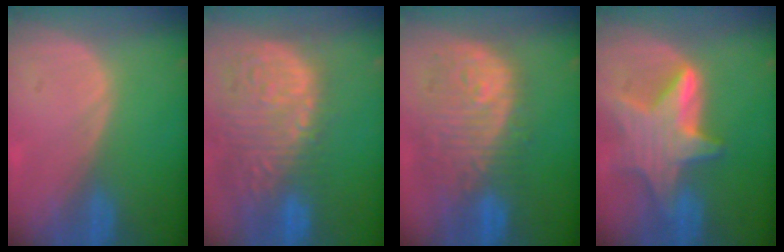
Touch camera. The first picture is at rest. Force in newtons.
{"total": 15.4, "press": 12.7, "slide": 8.7}
{"total": 11.9, "press": 10.7, "slide": 5.4}
{"total": 8.6, "press": 8.6, "slide": 0.5}